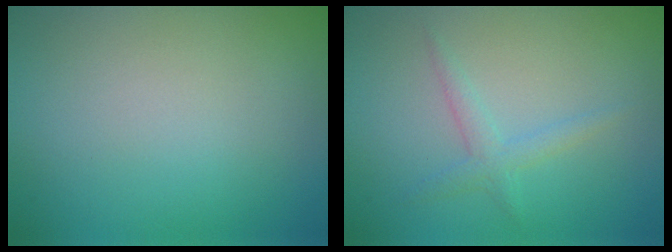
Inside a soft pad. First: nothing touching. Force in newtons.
{"total": 1.7, "press": 1.7, "slide": 0.0}